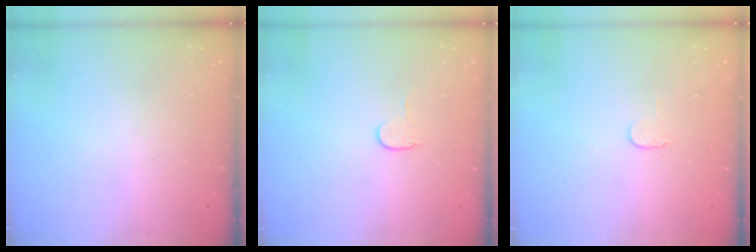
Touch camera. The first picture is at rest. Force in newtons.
{"total": 4.1, "press": 4.1, "slide": 0.4}
{"total": 3.8, "press": 3.8, "slide": 0.4}